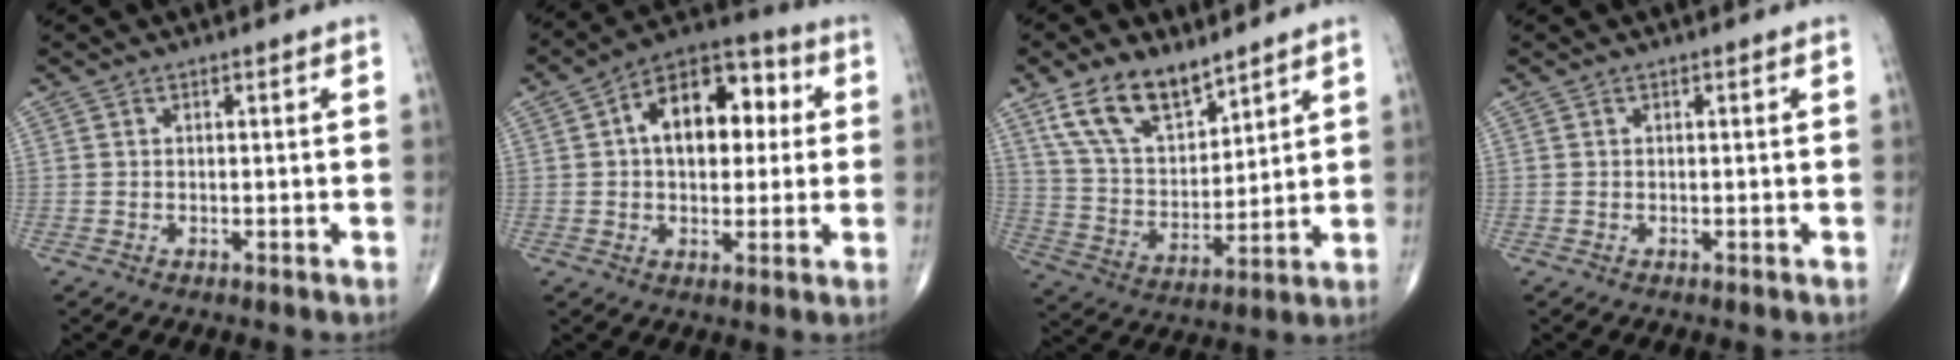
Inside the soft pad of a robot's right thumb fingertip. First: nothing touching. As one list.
[{"total": 15.8, "force": [2.8, 9.5, 12.3], "torque": [-0.151, 0.026, 0.034]}, {"total": 13.5, "force": [9.1, 6.5, 7.6], "torque": [-0.115, -0.044, 0.182]}, {"total": 0.0}]